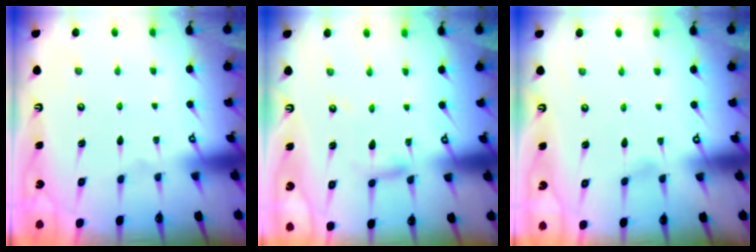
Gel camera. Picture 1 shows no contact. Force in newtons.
{"total": 2.8, "press": 2.8, "slide": 0.3}
{"total": 0.9, "press": 0.9, "slide": 0.1}